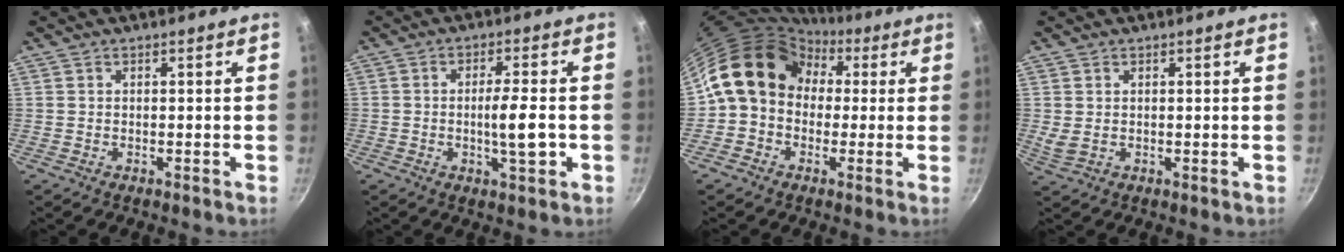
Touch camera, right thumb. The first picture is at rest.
{"total": 6.6, "force": [-1.2, 1.6, 6.3], "torque": [-0.100, 0.007, -0.022]}
{"total": 13.7, "force": [2.4, 11.2, 7.5], "torque": [-0.089, 0.034, 0.019]}
{"total": 2.2, "force": [0.7, 1.2, 1.7], "torque": [-0.035, -0.001, 0.021]}